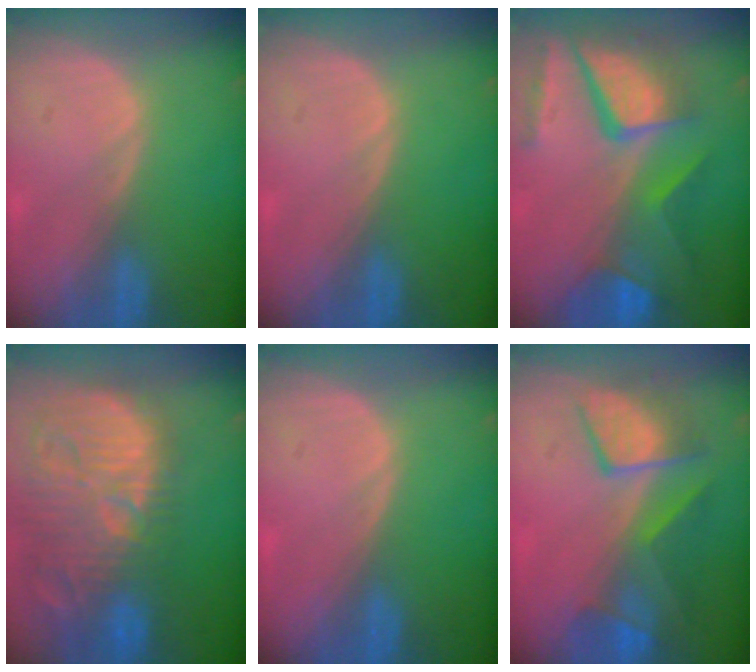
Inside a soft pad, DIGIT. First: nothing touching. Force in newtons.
{"total": 0.0}
{"total": 11.8, "press": 9.8, "slide": 6.6}
{"total": 15.4, "press": 13.4, "slide": 7.6}
{"total": 0.0}
{"total": 8.0, "press": 7.9, "slide": 1.6}